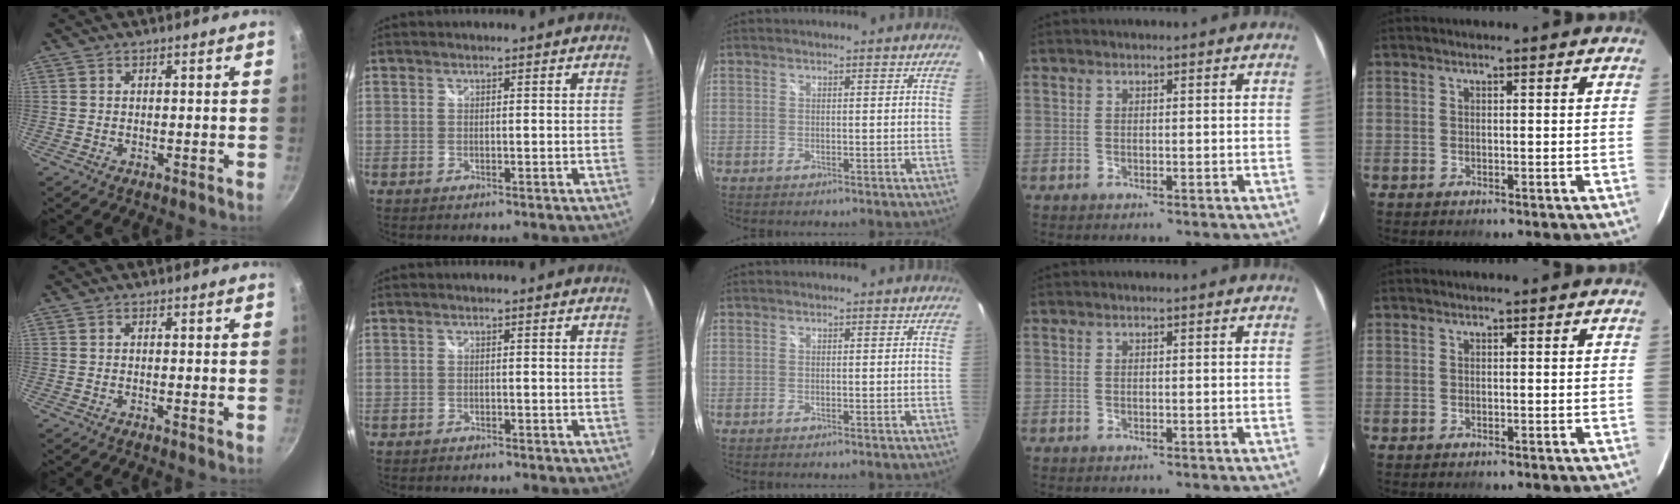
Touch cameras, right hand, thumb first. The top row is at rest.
{"thumb": {"total": 1.0, "force": [-0.1, 0.0, 1.0], "torque": [-0.019, -0.002, -0.006]}, "index": {"total": 2.0, "force": [-1.9, 0.6, 0.5], "torque": [-0.020, -0.004, -0.030]}}